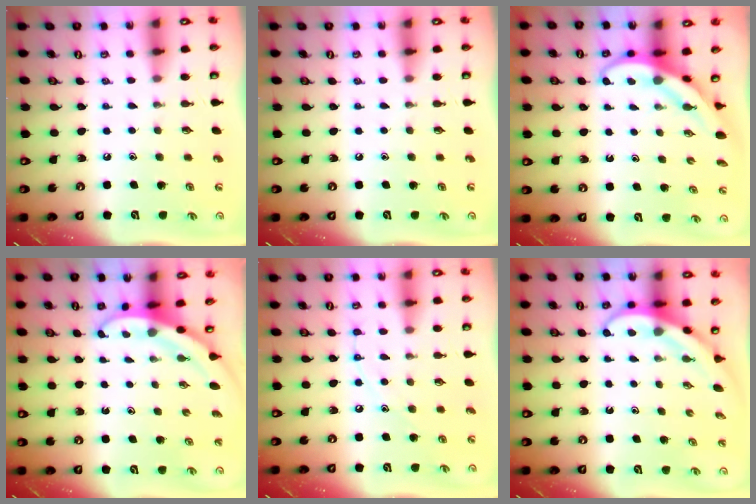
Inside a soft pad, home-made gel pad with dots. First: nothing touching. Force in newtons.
{"total": 0.0}
{"total": 4.0, "press": 4.0, "slide": 0.4}
{"total": 3.2, "press": 3.2, "slide": 0.1}
{"total": 7.0, "press": 6.9, "slide": 0.7}
{"total": 3.9, "press": 3.9, "slide": 0.4}